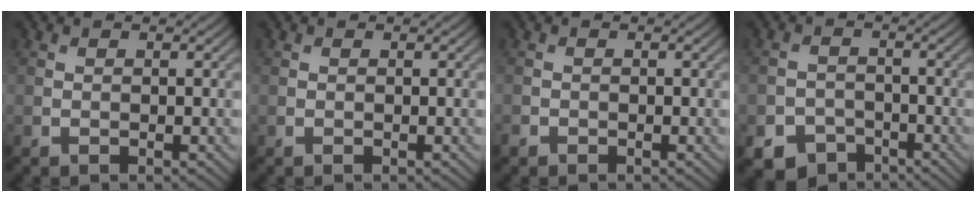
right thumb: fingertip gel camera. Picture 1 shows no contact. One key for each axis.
{"total": 0.0}
{"total": 0.8, "fx": -0.7, "fy": 0.4, "fz": 0.1, "tx": -0.003, "ty": -0.004, "tz": -0.015}
{"total": 5.2, "fx": -3.8, "fy": 3.2, "fz": 1.4, "tx": -0.024, "ty": -0.006, "tz": -0.066}